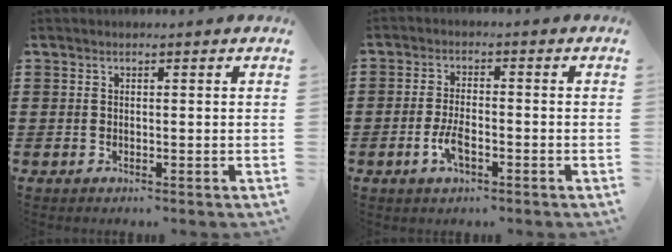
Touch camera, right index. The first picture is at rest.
{"total": 4.0, "force": [-1.7, 1.5, 3.3], "torque": [-0.076, -0.004, -0.034]}